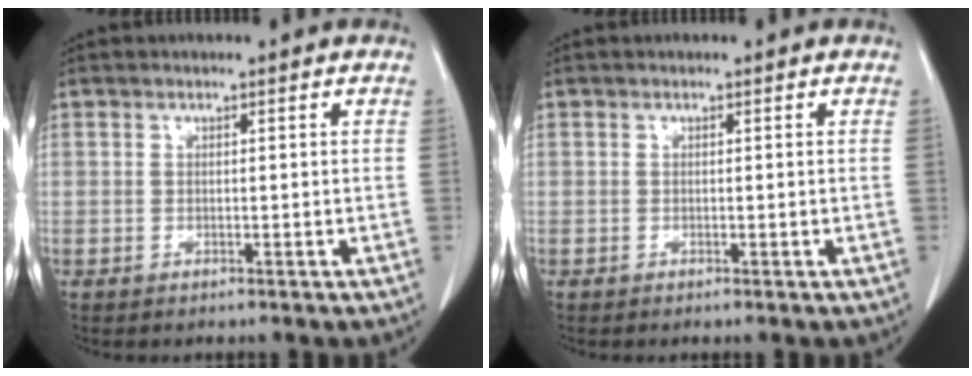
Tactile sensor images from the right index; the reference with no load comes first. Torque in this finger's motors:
{"motor_torque": [0.07, -0.02, -0.04, -0.01]}